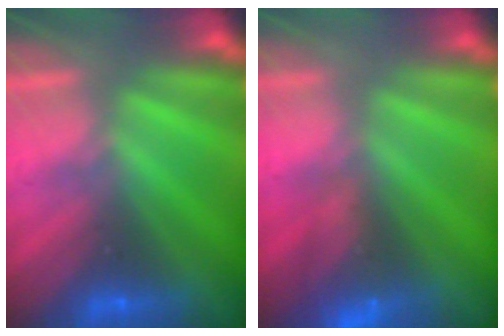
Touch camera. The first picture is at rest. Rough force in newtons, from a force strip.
{"total": 7.8}